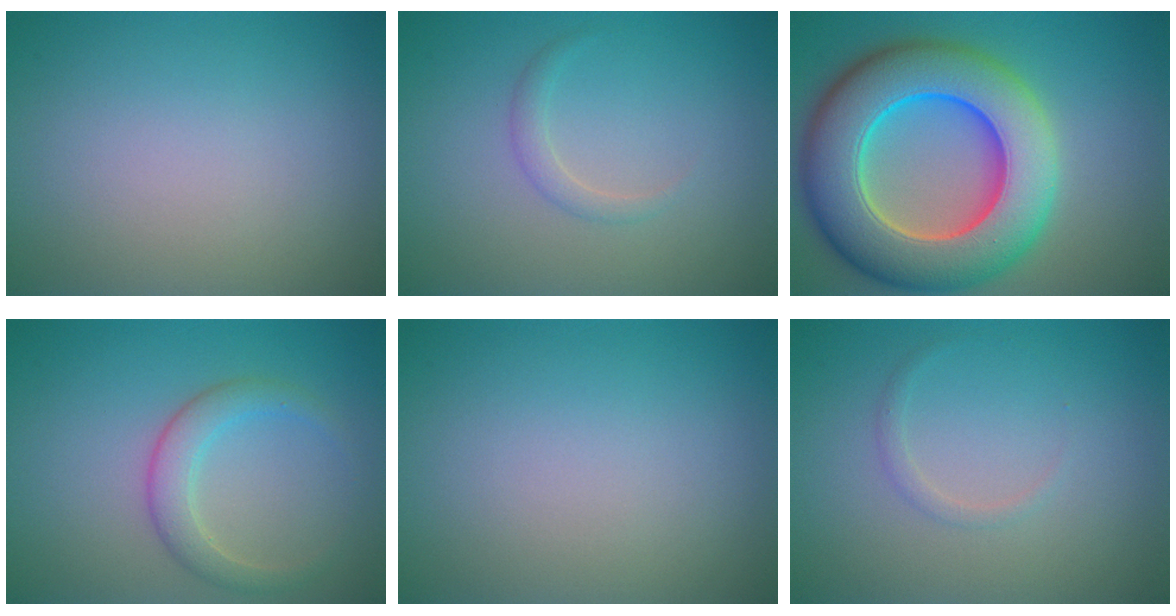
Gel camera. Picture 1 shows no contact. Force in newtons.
{"total": 0.7, "press": 0.7, "slide": 0.1}
{"total": 13.2, "press": 13.0, "slide": 2.1}
{"total": 2.7, "press": 2.7, "slide": 0.2}
{"total": 0.0}
{"total": 0.8, "press": 0.8, "slide": 0.0}